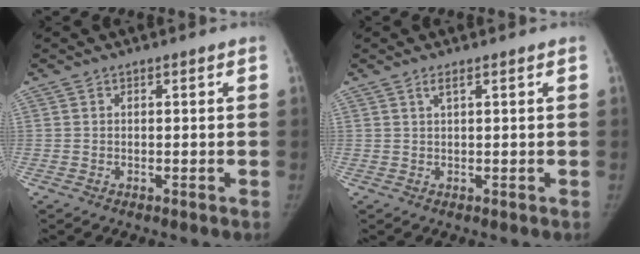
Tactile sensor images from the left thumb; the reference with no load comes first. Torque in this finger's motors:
{"motor_torque": [0.53, 0.22, 0.32, -0.33, 0.11]}